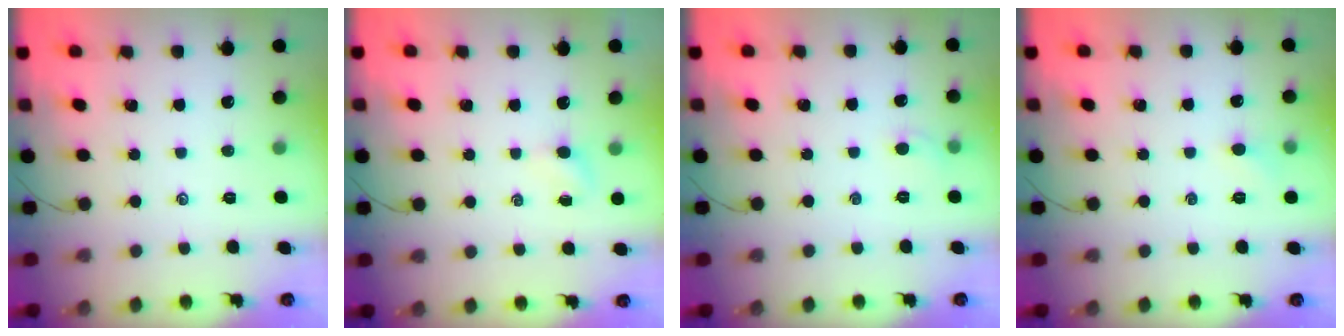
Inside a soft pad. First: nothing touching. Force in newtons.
{"total": 2.9, "press": 2.7, "slide": 1.1}
{"total": 3.4, "press": 3.2, "slide": 1.1}
{"total": 3.8, "press": 3.6, "slide": 1.2}